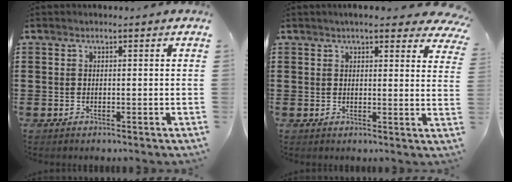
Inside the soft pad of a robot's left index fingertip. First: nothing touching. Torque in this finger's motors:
{"motor_torque": [2.14, 0.00, -0.03, -0.17]}